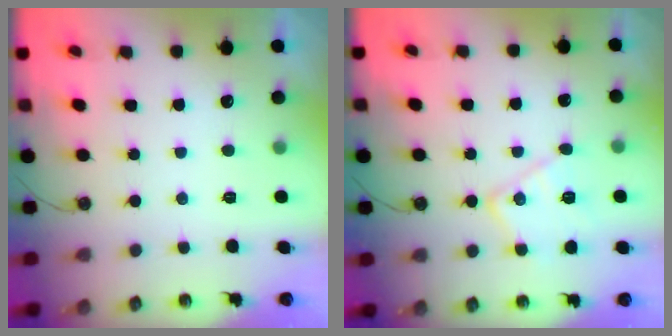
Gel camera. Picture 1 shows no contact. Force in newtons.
{"total": 12.8, "press": 12.8, "slide": 0.5}